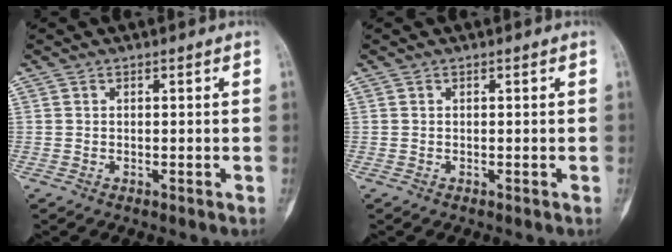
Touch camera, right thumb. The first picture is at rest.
{"total": 0.0}